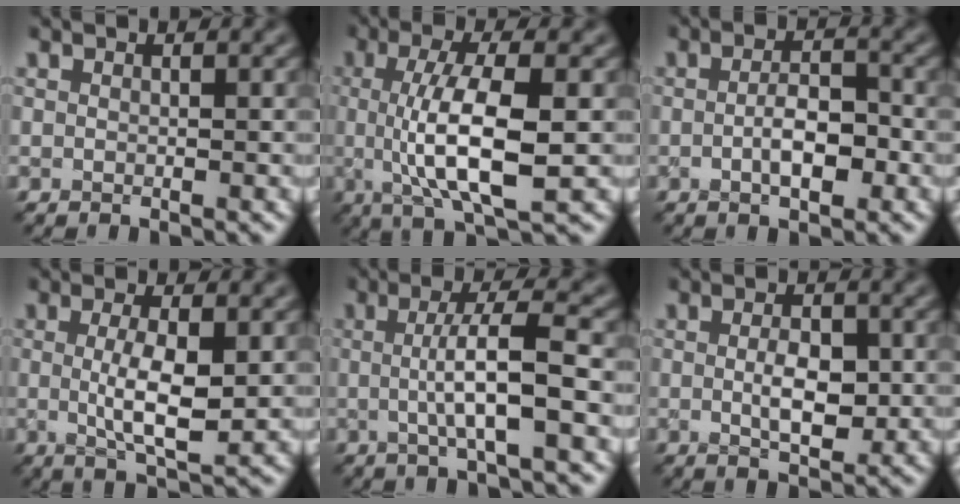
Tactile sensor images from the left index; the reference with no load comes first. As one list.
[{"total": 8.0, "force": [-0.3, 2.3, 7.6], "torque": [-0.134, -0.005, -0.001]}, {"total": 3.1, "force": [-0.8, 1.2, 2.8], "torque": [-0.052, 0.002, -0.013]}, {"total": 4.6, "force": [0.0, 1.1, 4.4], "torque": [-0.089, -0.004, 0.003]}, {"total": 5.3, "force": [-0.3, 1.0, 5.2], "torque": [-0.092, 0.003, -0.007]}, {"total": 3.1, "force": [-0.1, 1.4, 2.8], "torque": [-0.051, -0.004, 0.000]}]